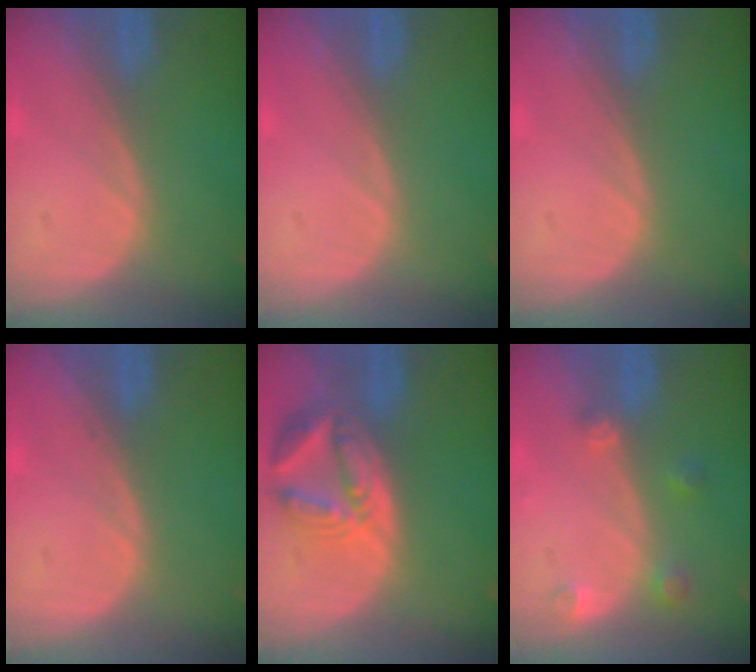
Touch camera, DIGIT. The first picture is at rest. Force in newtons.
{"total": 0.0}
{"total": 0.0}
{"total": 0.5, "press": 0.1, "slide": 0.5}
{"total": 8.0, "press": 7.1, "slide": 3.7}
{"total": 2.7, "press": 2.7, "slide": 0.3}